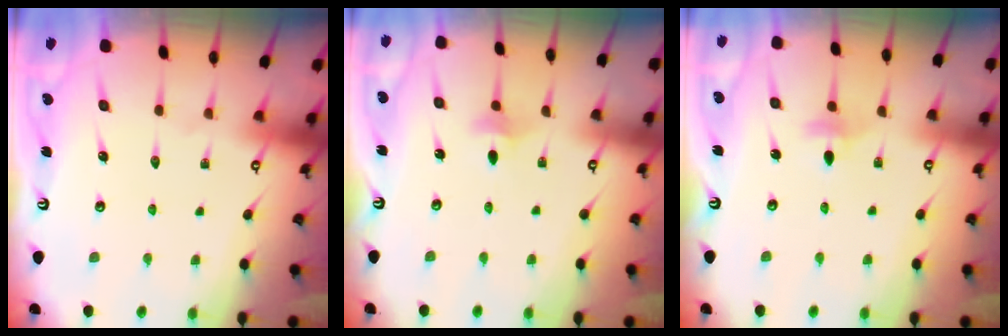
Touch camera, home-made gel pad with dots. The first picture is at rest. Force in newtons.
{"total": 2.9, "press": 2.8, "slide": 0.6}
{"total": 4.8, "press": 4.6, "slide": 1.3}